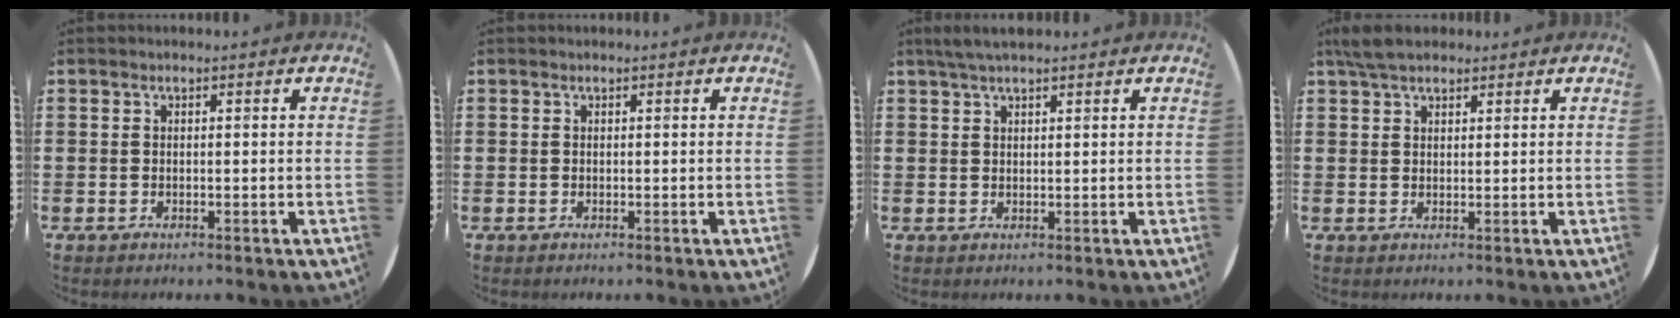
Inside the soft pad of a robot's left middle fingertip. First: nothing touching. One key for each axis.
{"total": 0.0}
{"total": 2.3, "fx": 2.0, "fy": 0.4, "fz": 1.1, "tx": -0.025, "ty": 0.005, "tz": 0.037}
{"total": 4.2, "fx": 3.5, "fy": 1.5, "fz": 1.8, "tx": -0.043, "ty": 0.002, "tz": 0.066}